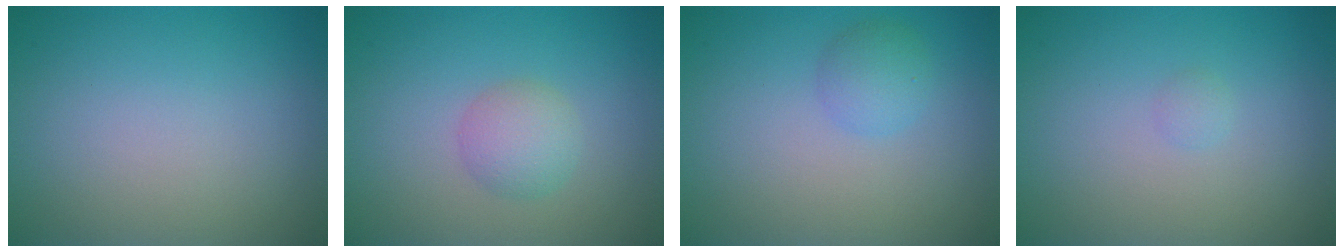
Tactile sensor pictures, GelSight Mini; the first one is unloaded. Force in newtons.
{"total": 2.4, "press": 2.4, "slide": 0.1}
{"total": 1.8, "press": 1.8, "slide": 0.1}
{"total": 0.5, "press": 0.5, "slide": 0.0}